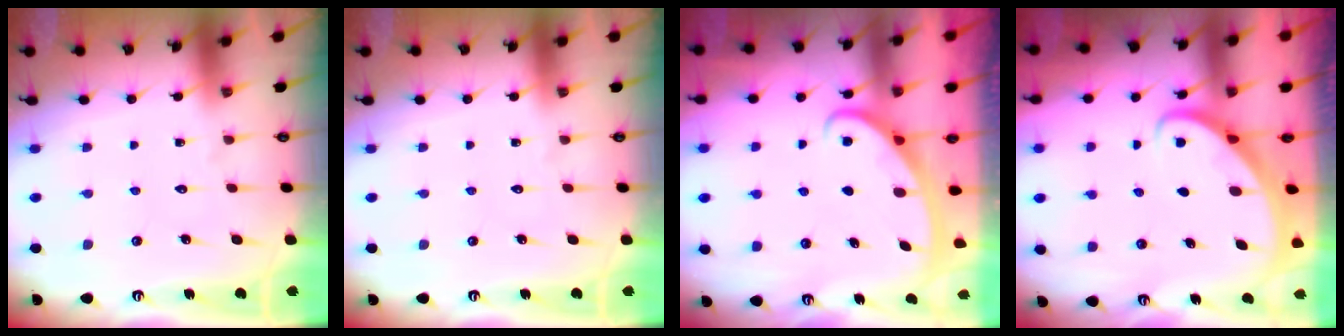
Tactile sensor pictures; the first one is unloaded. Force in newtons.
{"total": 0.0}
{"total": 2.9, "press": 2.9, "slide": 0.4}
{"total": 2.8, "press": 2.8, "slide": 0.3}